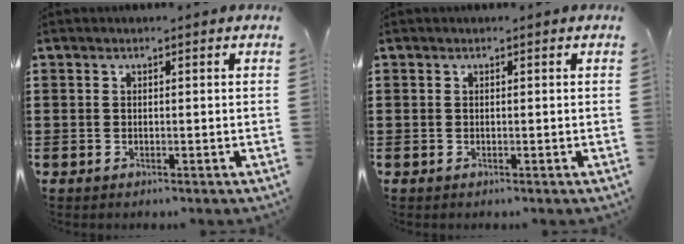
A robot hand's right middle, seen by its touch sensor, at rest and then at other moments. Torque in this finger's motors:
{"motor_torque": [0.00, 0.00, 0.00, 0.00]}